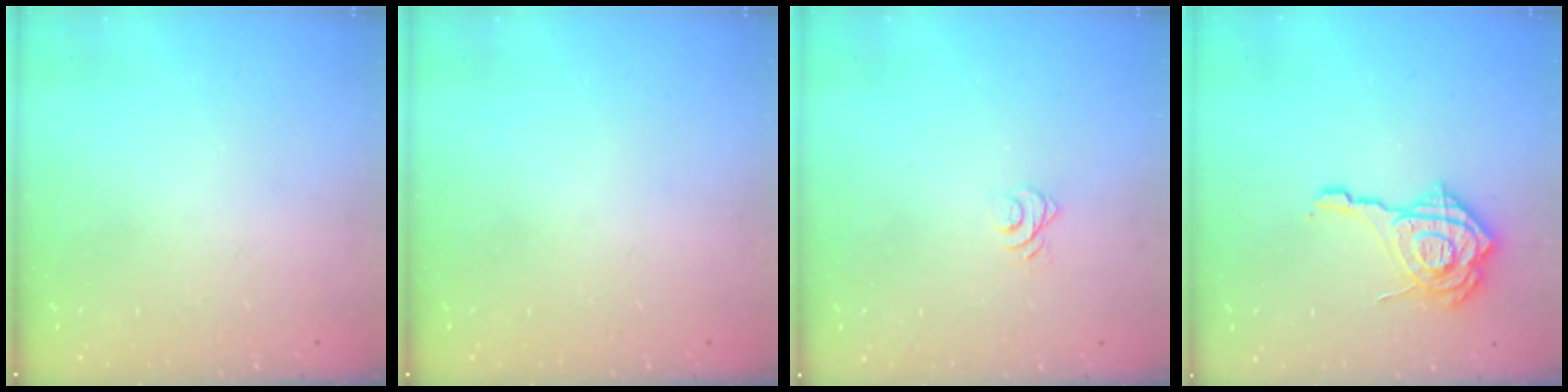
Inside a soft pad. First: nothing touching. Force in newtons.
{"total": 0.0}
{"total": 6.7, "press": 6.7, "slide": 0.5}
{"total": 16.7, "press": 16.6, "slide": 1.5}